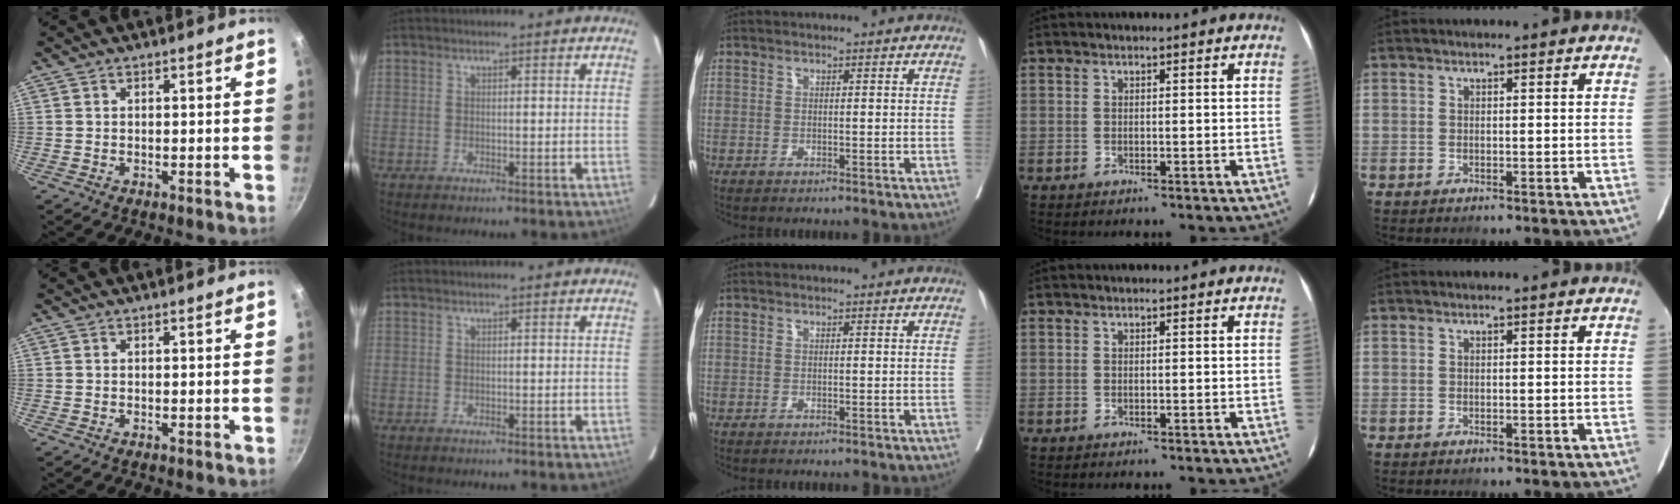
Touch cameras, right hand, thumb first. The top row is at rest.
{}